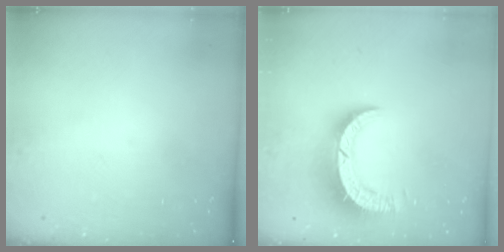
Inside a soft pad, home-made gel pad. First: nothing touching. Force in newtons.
{"total": 10.3, "press": 10.2, "slide": 1.1}